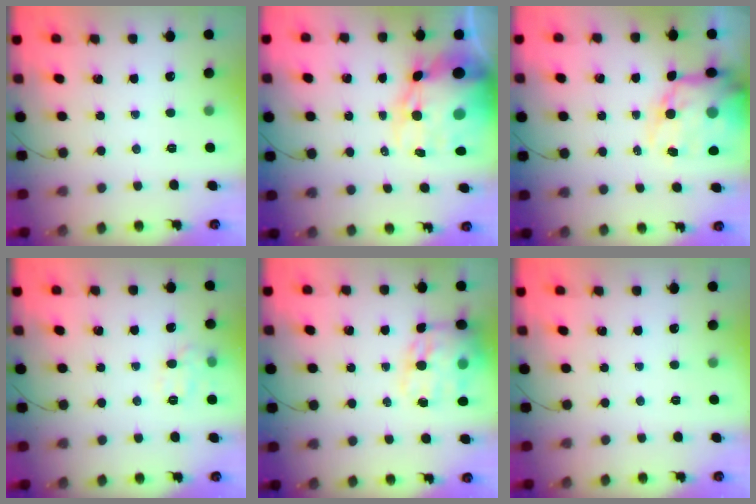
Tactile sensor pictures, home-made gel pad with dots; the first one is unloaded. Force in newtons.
{"total": 19.6, "press": 19.0, "slide": 4.6}
{"total": 16.0, "press": 15.4, "slide": 4.1}
{"total": 8.1, "press": 8.0, "slide": 1.0}
{"total": 16.5, "press": 16.1, "slide": 3.6}
{"total": 0.0}